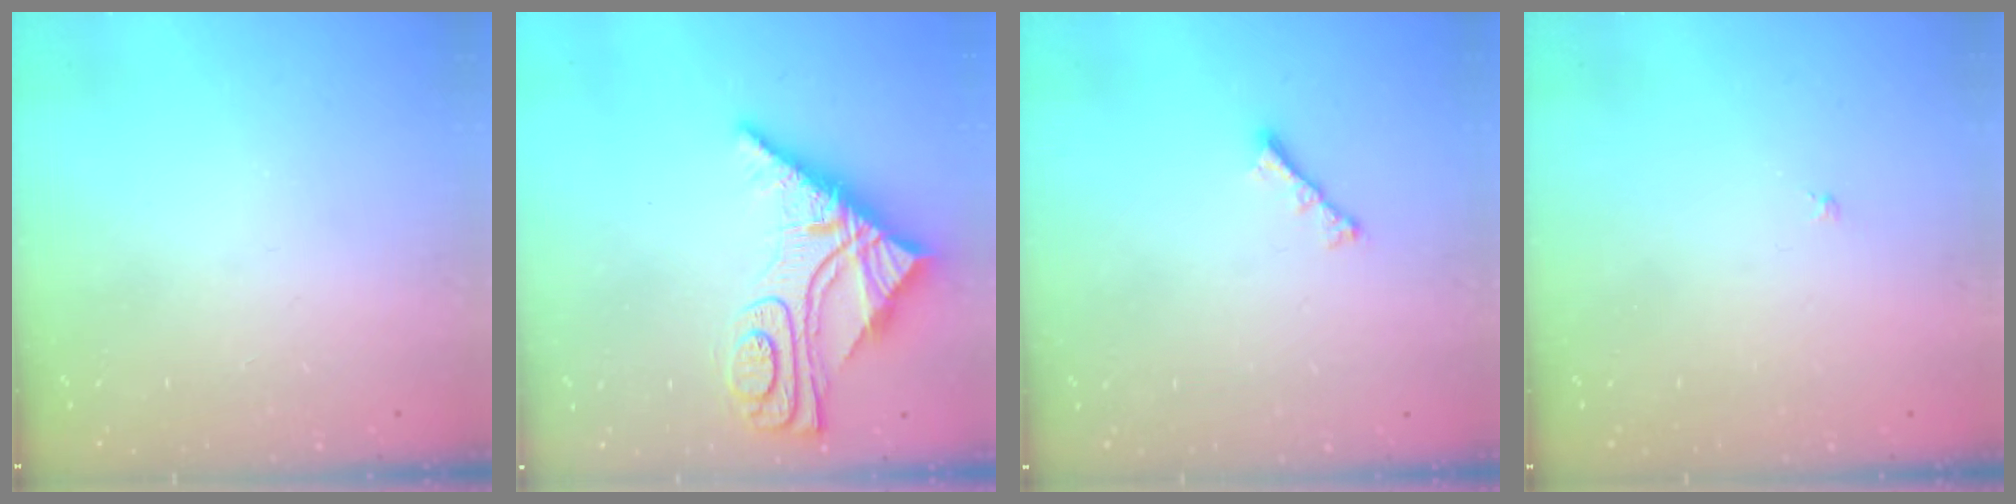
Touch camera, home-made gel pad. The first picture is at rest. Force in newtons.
{"total": 15.2, "press": 15.1, "slide": 1.6}
{"total": 2.8, "press": 2.7, "slide": 0.6}
{"total": 1.0, "press": 0.9, "slide": 0.3}